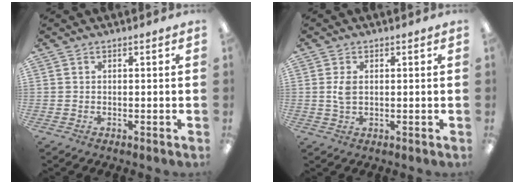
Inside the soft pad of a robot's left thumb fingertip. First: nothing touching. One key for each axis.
{"total": 3.5, "fx": 0.5, "fy": 2.2, "fz": 2.6, "tx": -0.054, "ty": -0.001, "tz": 0.003}